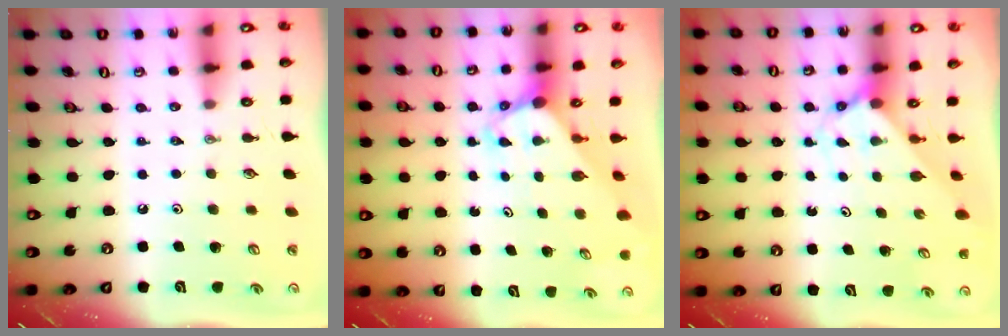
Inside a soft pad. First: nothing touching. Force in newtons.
{"total": 2.9, "press": 2.9, "slide": 0.2}
{"total": 2.4, "press": 2.4, "slide": 0.2}